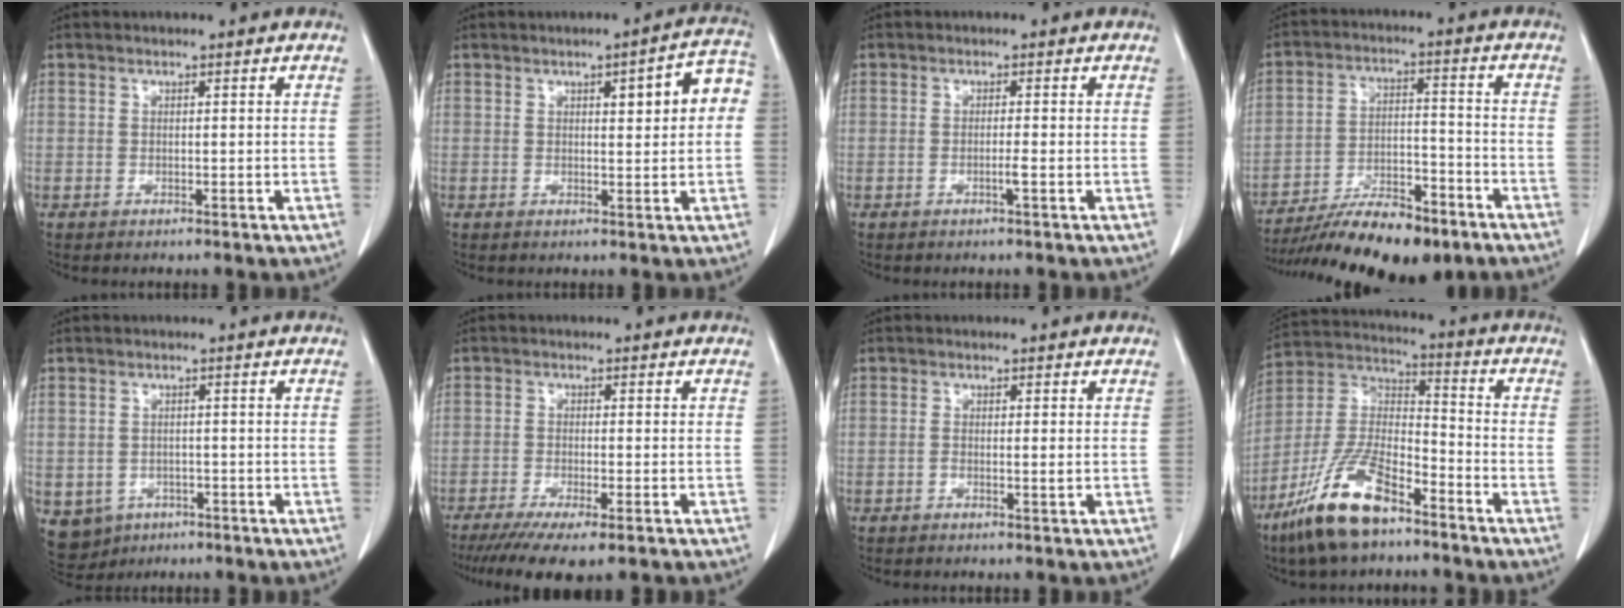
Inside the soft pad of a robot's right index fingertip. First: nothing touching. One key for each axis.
{"total": 6.8, "fx": 1.4, "fy": 1.5, "fz": 6.5, "tx": -0.080, "ty": 0.021, "tz": 0.014}
{"total": 1.3, "fx": -0.4, "fy": -0.2, "fz": 1.2, "tx": -0.025, "ty": -0.002, "tz": -0.009}
{"total": 15.0, "fx": -11.6, "fy": 4.4, "fz": 8.4, "tx": -0.138, "ty": 0.004, "tz": -0.194}
{"total": 7.0, "fx": -3.1, "fy": 6.1, "fz": 1.4, "tx": -0.034, "ty": 0.004, "tz": -0.036}
{"total": 9.3, "fx": -7.0, "fy": 1.2, "fz": 6.1, "tx": -0.089, "ty": -0.020, "tz": -0.107}
{"total": 1.1, "fx": -0.2, "fy": 0.0, "fz": 1.0, "tx": -0.019, "ty": -0.003, "tz": -0.004}
{"total": 14.6, "fx": -9.7, "fy": 4.8, "fz": 9.7, "tx": -0.206, "ty": -0.001, "tz": -0.186}